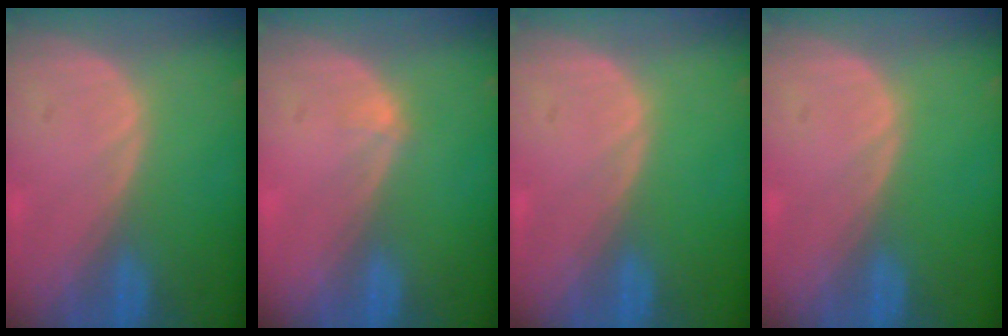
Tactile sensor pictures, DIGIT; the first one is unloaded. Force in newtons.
{"total": 0.8, "press": 0.6, "slide": 0.5}
{"total": 0.0}
{"total": 0.0}